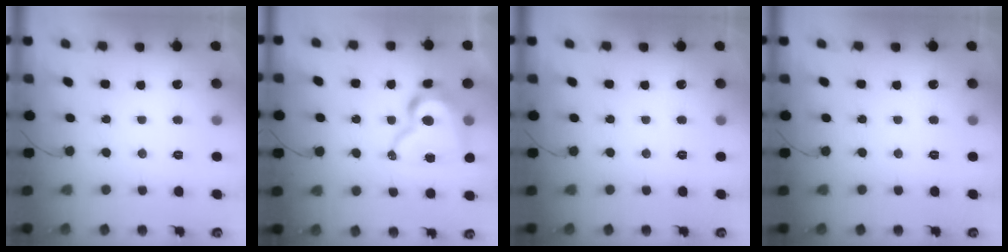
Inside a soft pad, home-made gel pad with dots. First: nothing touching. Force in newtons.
{"total": 15.5, "press": 15.4, "slide": 1.6}
{"total": 0.0}
{"total": 0.0}